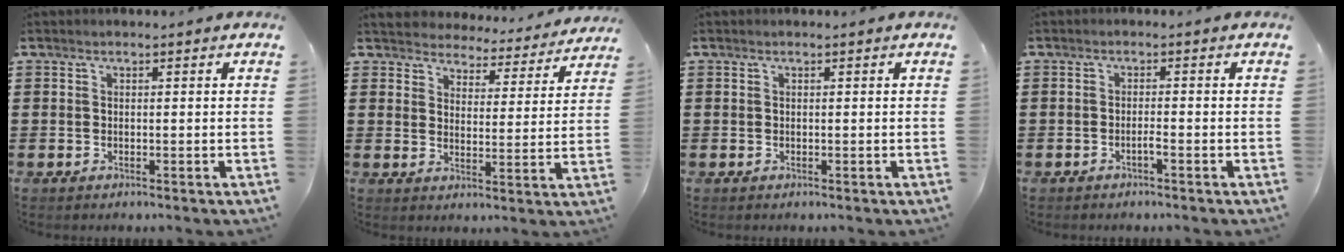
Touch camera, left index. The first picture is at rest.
{"total": 4.2, "force": [4.1, 0.4, -0.5], "torque": [-0.017, -0.034, 0.067]}
{"total": 0.0}
{"total": 1.3, "force": [-0.7, 0.0, 1.0], "torque": [-0.019, -0.003, -0.013]}